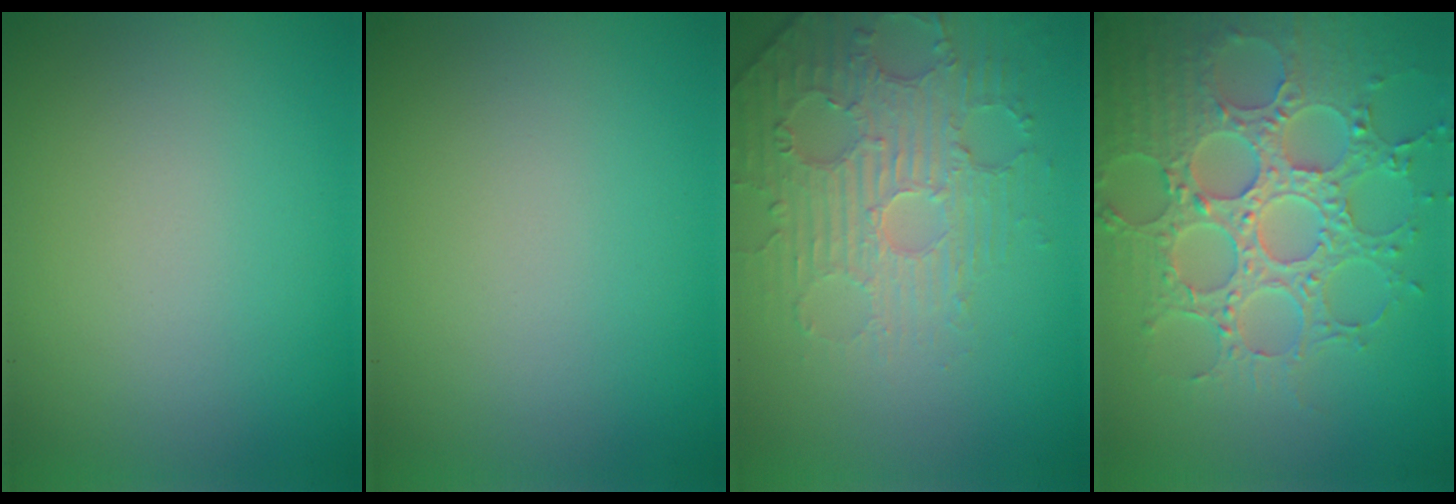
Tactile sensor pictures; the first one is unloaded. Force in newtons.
{"total": 0.0}
{"total": 4.6, "press": 3.6, "slide": 2.9}
{"total": 8.1, "press": 6.3, "slide": 5.0}